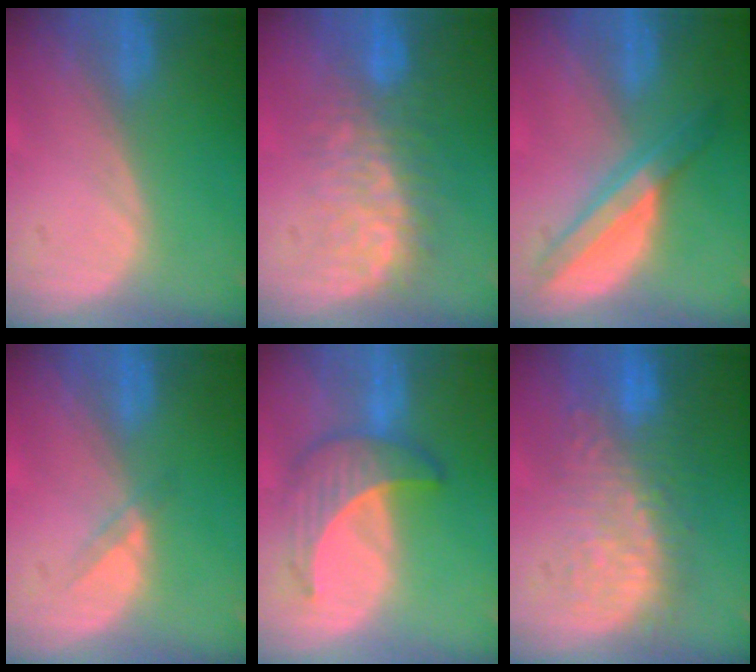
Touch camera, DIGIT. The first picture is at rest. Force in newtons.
{"total": 7.8, "press": 7.6, "slide": 1.7}
{"total": 6.0, "press": 6.0, "slide": 0.1}
{"total": 1.8, "press": 1.4, "slide": 1.0}
{"total": 6.5, "press": 6.4, "slide": 1.1}
{"total": 10.5, "press": 9.5, "slide": 4.4}